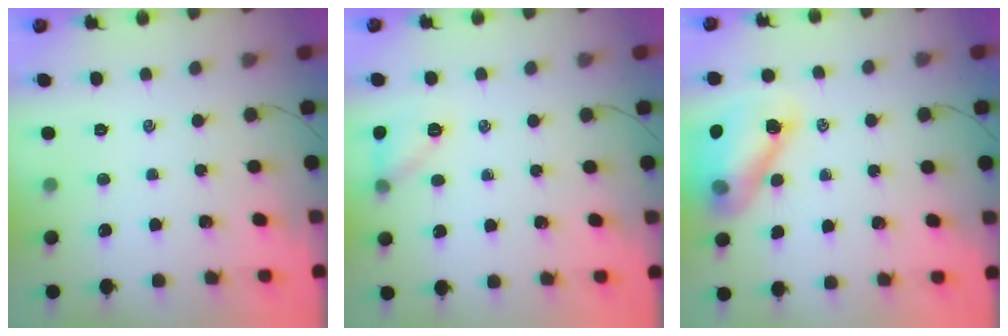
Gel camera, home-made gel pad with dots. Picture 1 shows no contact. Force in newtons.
{"total": 8.0, "press": 7.9, "slide": 0.8}
{"total": 13.0, "press": 12.4, "slide": 3.8}